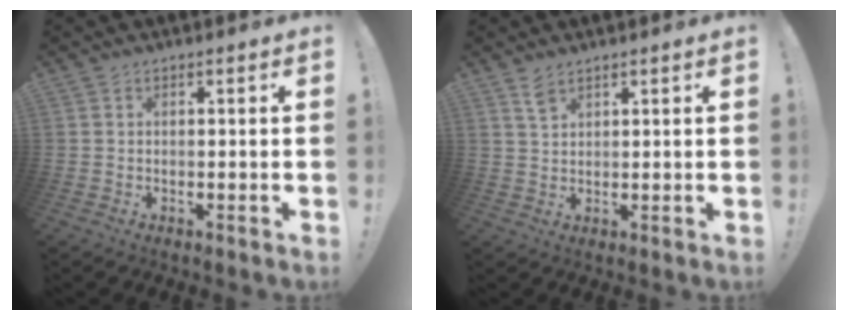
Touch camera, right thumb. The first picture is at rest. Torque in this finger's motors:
{"motor_torque": [0.16, 0.87, -0.13, 0.21, 0.00]}